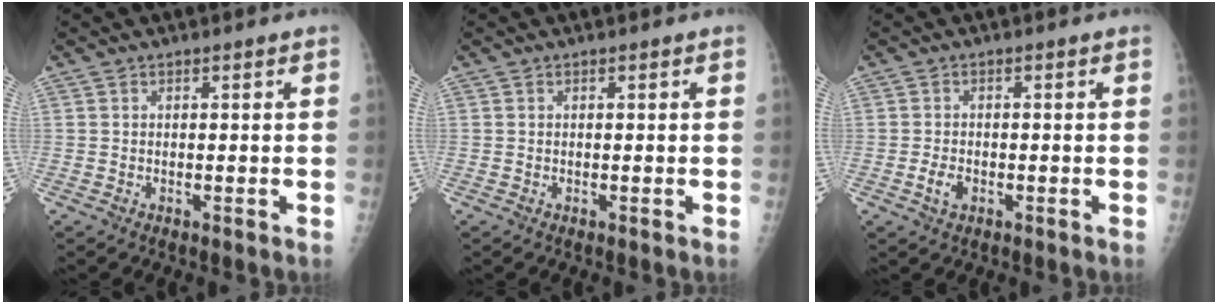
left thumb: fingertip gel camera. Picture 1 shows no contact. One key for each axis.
{"total": 0.0}
{"total": 2.7, "fx": -1.0, "fy": 1.8, "fz": 1.8, "tx": -0.032, "ty": 0.004, "tz": -0.017}